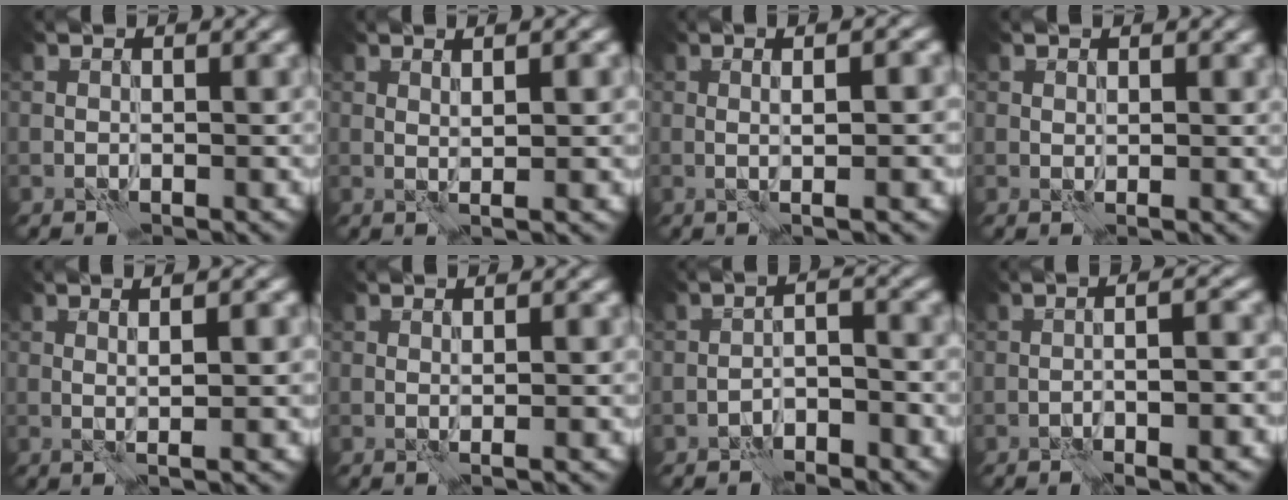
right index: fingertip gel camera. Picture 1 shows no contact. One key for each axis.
{"total": 3.3, "fx": 0.8, "fy": 0.5, "fz": 3.1, "tx": -0.045, "ty": 0.003, "tz": 0.012}
{"total": 5.7, "fx": 0.6, "fy": 1.5, "fz": 5.5, "tx": -0.065, "ty": 0.017, "tz": -0.008}
{"total": 0.7, "fx": 0.4, "fy": 0.2, "fz": 0.5, "tx": -0.010, "ty": 0.000, "tz": 0.008}
{"total": 4.1, "fx": 0.7, "fy": 0.8, "fz": 3.9, "tx": -0.054, "ty": 0.007, "tz": 0.006}
{"total": 1.9, "fx": 0.2, "fy": 0.3, "fz": 1.8, "tx": -0.027, "ty": 0.004, "tz": -0.002}
{"total": 2.9, "fx": -2.1, "fy": 0.7, "fz": 1.9, "tx": -0.033, "ty": 0.011, "tz": -0.043}
{"total": 6.5, "fx": -2.3, "fy": 1.9, "fz": 5.7, "tx": -0.054, "ty": 0.014, "tz": -0.036}